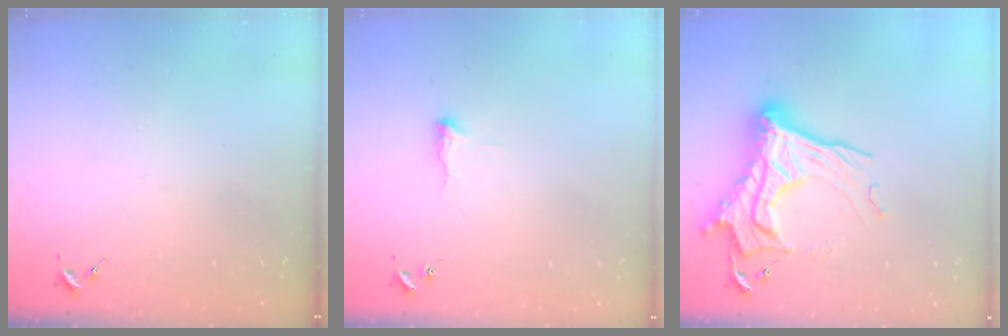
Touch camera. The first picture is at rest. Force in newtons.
{"total": 6.4, "press": 6.3, "slide": 0.8}
{"total": 20.8, "press": 20.7, "slide": 1.7}